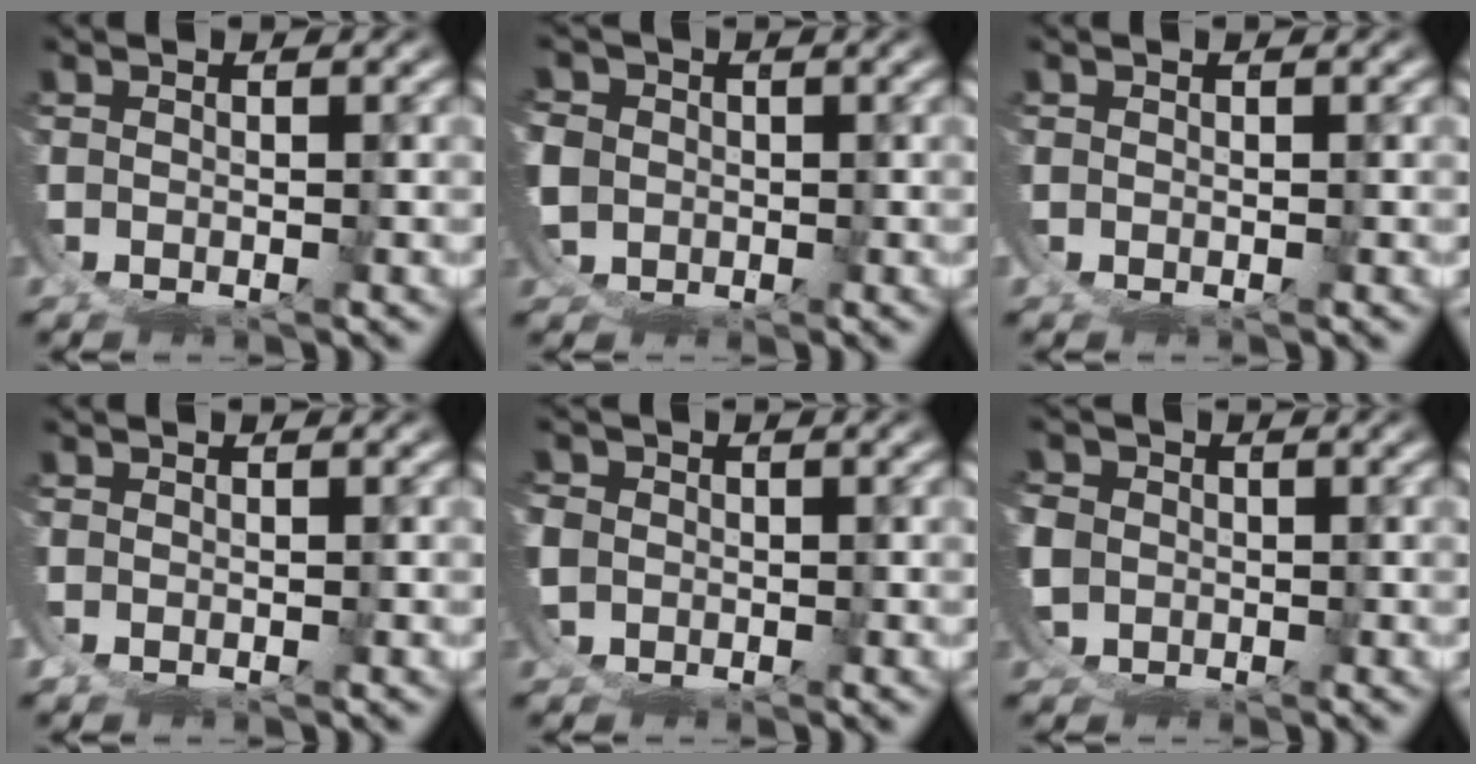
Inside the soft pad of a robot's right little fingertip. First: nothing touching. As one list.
[{"total": 4.8, "force": [-0.5, 4.3, 2.1], "torque": [-0.062, -0.026, -0.001]}, {"total": 0.6, "force": [0.0, 0.5, 0.2], "torque": [-0.009, 0.000, 0.001]}, {"total": 1.0, "force": [-0.1, 0.9, 0.4], "torque": [-0.016, -0.002, -0.002]}, {"total": 2.7, "force": [-0.4, 2.4, 1.1], "torque": [-0.043, -0.020, -0.001]}, {"total": 4.2, "force": [-0.5, 3.8, 1.8], "torque": [-0.058, -0.025, -0.001]}]